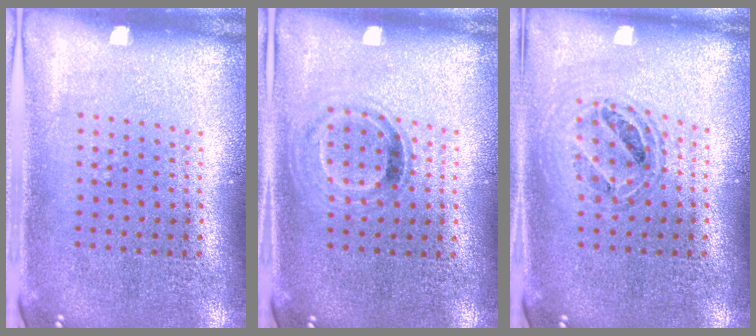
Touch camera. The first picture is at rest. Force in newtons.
{"total": 0.9, "press": 0.8, "slide": 0.4}
{"total": 0.7, "press": 0.6, "slide": 0.2}